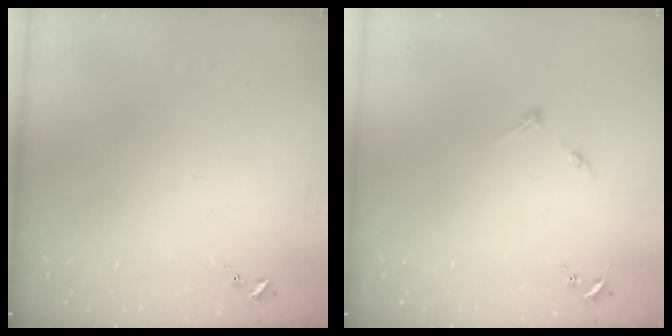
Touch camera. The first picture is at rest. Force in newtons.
{"total": 4.0, "press": 3.9, "slide": 0.5}